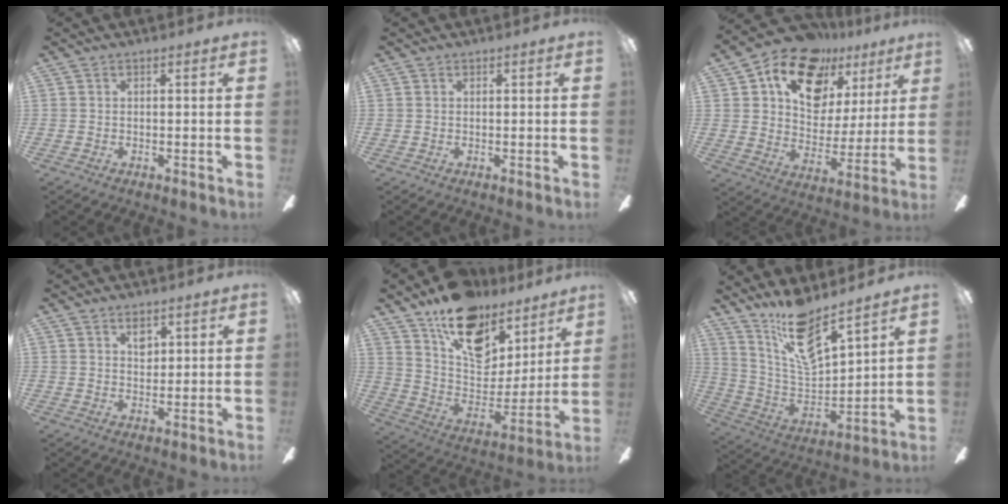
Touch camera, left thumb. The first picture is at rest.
{"total": 0.0}
{"total": 16.8, "force": [11.1, 10.1, 7.5], "torque": [-0.131, -0.064, 0.203]}
{"total": 3.3, "force": [1.9, 2.0, 1.8], "torque": [-0.006, -0.010, 0.028]}
{"total": 17.9, "force": [12.5, 9.9, 8.1], "torque": [-0.130, -0.086, 0.223]}
{"total": 14.8, "force": [11.4, 4.6, 8.3], "torque": [-0.162, -0.073, 0.205]}